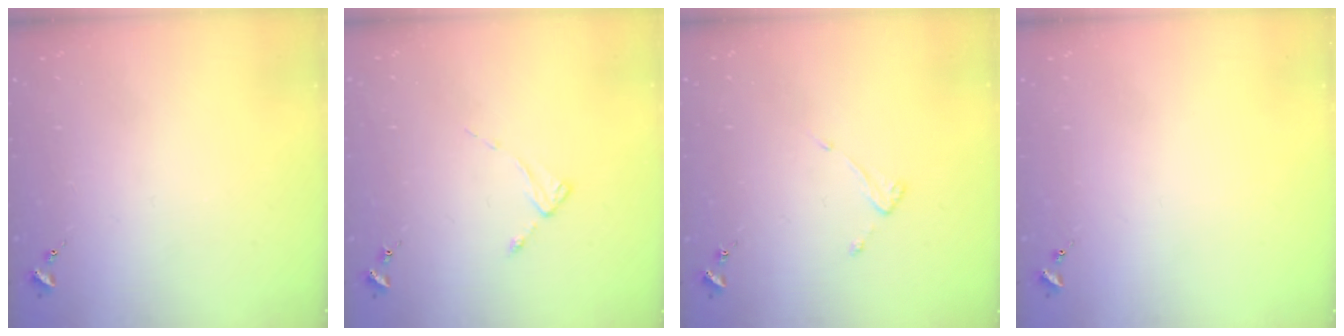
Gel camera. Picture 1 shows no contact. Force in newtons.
{"total": 2.0, "press": 2.0, "slide": 0.3}
{"total": 3.6, "press": 3.6, "slide": 0.2}
{"total": 0.0}